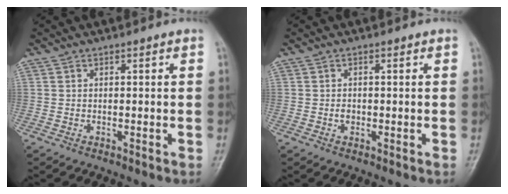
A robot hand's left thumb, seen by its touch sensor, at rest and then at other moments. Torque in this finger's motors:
{"motor_torque": [-0.01, -0.01, 0.25, -0.02, 0.00]}